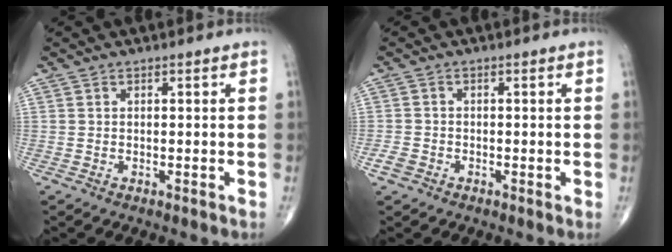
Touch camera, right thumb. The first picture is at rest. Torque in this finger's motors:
{"motor_torque": [0.55, 0.31, -0.10, -0.49, 0.00]}